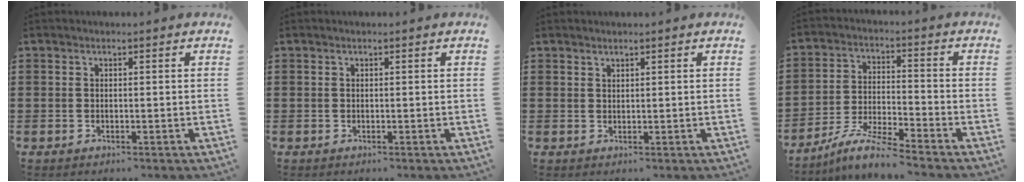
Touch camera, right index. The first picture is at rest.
{"total": 0.0}
{"total": 0.8, "force": [0.8, 0.3, 0.0], "torque": [-0.002, 0.001, 0.015]}
{"total": 6.5, "force": [-5.9, -0.1, 2.7], "torque": [-0.065, -0.010, -0.117]}